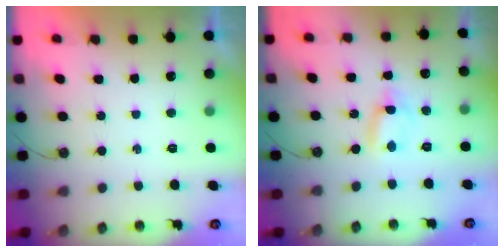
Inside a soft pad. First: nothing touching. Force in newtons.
{"total": 1.1, "press": 1.1, "slide": 0.1}